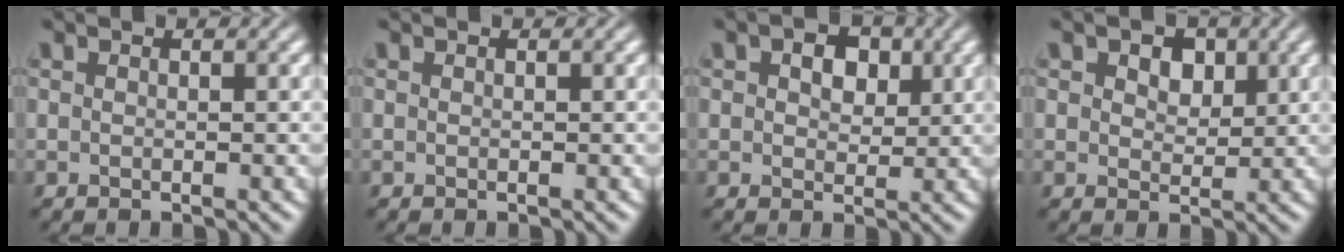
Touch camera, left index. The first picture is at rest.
{"total": 0.0}
{"total": 3.7, "force": [1.4, 2.4, 2.4], "torque": [-0.032, 0.003, 0.013]}
{"total": 3.5, "force": [1.6, 2.3, 2.1], "torque": [-0.029, 0.005, 0.008]}